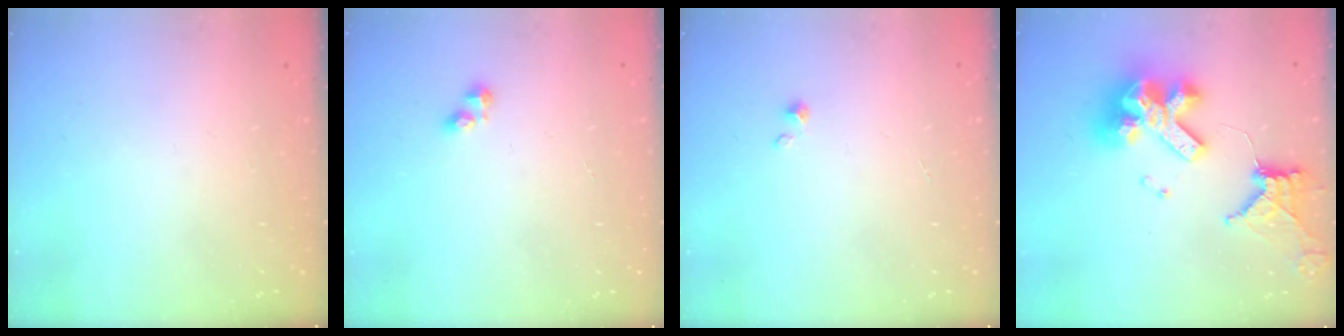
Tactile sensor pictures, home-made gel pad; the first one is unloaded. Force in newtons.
{"total": 2.9, "press": 2.9, "slide": 0.4}
{"total": 0.6, "press": 0.6, "slide": 0.1}
{"total": 17.1, "press": 17.0, "slide": 2.0}